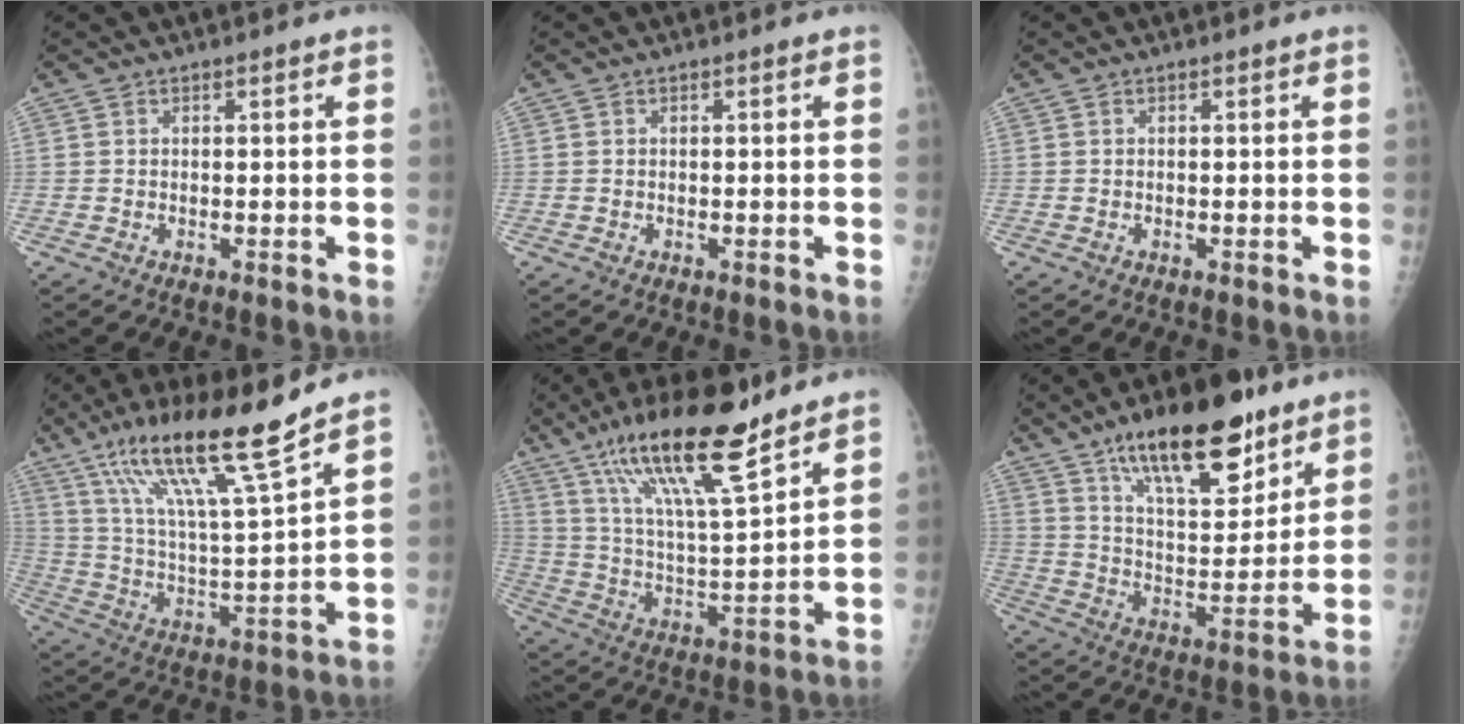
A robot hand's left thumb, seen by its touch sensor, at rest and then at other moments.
{"total": 0.0}
{"total": 0.0}
{"total": 18.9, "force": [13.1, 1.5, 13.5], "torque": [-0.225, -0.065, 0.237]}
{"total": 19.7, "force": [13.7, 3.7, 13.8], "torque": [-0.230, -0.060, 0.247]}
{"total": 20.9, "force": [13.6, 7.9, 13.7], "torque": [-0.178, -0.070, 0.229]}